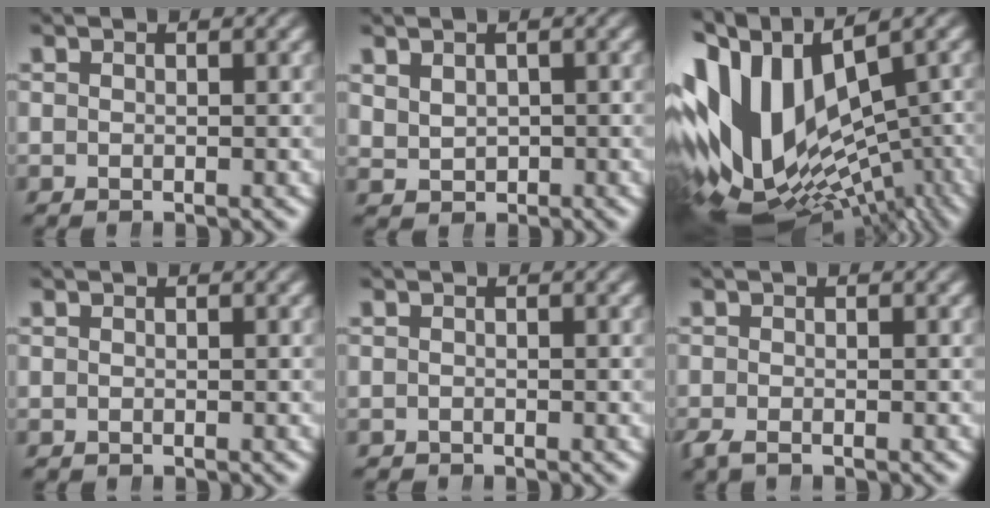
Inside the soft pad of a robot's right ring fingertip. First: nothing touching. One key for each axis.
{"total": 1.3, "fx": 0.6, "fy": 1.1, "fz": 0.5, "tx": -0.012, "ty": -0.014, "tz": 0.027}
{"total": 20.6, "fx": -3.2, "fy": 14.9, "fz": 13.9, "tx": -0.278, "ty": -0.055, "tz": -0.027}
{"total": 0.0}
{"total": 0.7, "fx": -0.6, "fy": -0.1, "fz": -0.3, "tx": 0.001, "ty": -0.011, "tz": -0.006}
{"total": 1.6, "fx": -1.3, "fy": 0.7, "fz": 0.6, "tx": -0.021, "ty": -0.008, "tz": -0.021}